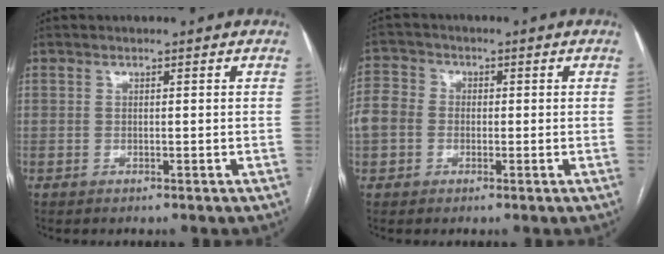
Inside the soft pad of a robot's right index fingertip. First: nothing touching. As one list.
[{"total": 8.2, "force": [-0.6, 7.4, 3.6], "torque": [-0.099, 0.030, -0.012]}]